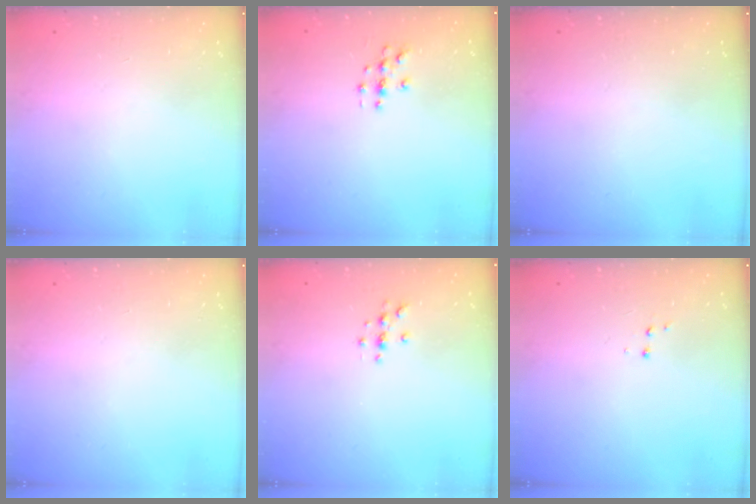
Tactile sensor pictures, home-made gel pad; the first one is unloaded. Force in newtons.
{"total": 3.1, "press": 3.1, "slide": 0.3}
{"total": 0.0}
{"total": 0.0}
{"total": 3.0, "press": 3.0, "slide": 0.4}
{"total": 3.4, "press": 3.3, "slide": 0.6}